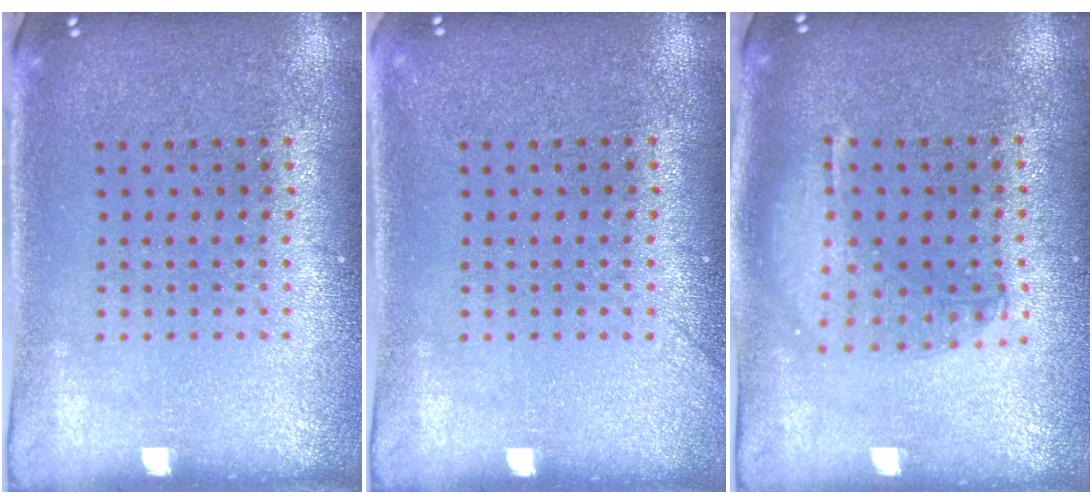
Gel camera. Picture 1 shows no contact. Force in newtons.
{"total": 0.8, "press": 0.8, "slide": 0.1}
{"total": 1.3, "press": 1.3, "slide": 0.3}